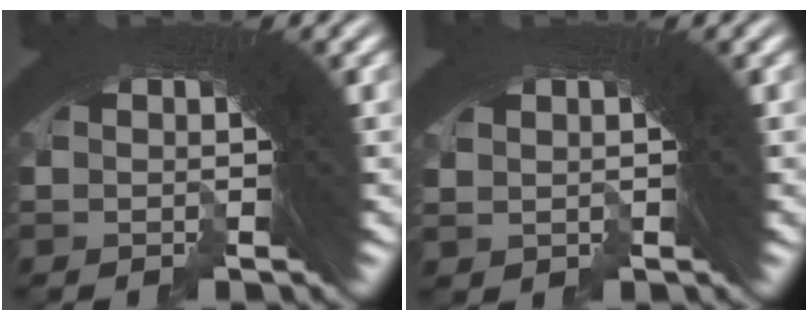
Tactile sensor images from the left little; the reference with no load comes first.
{"total": 1.2, "force": [0.0, 1.2, 0.3], "torque": [-0.017, -0.002, 0.005]}